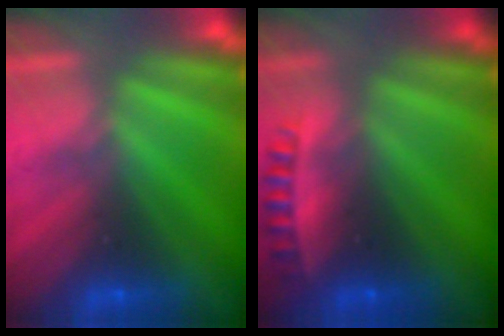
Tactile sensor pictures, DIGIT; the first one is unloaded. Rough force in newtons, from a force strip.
{"total": 2.5}